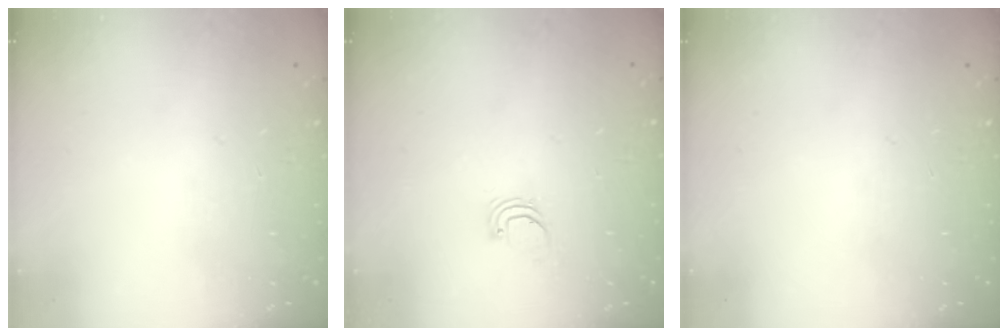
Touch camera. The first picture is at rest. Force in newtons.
{"total": 0.9, "press": 0.9, "slide": 0.1}
{"total": 0.0}